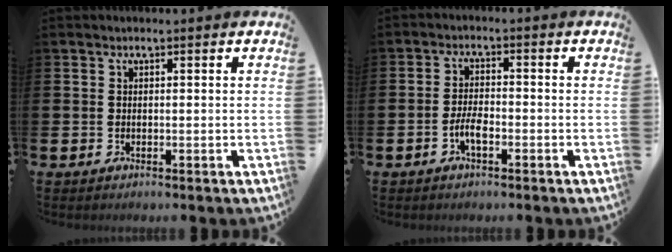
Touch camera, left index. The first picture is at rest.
{"total": 3.0, "force": [-1.3, 1.0, 2.5], "torque": [-0.057, 0.004, -0.025]}